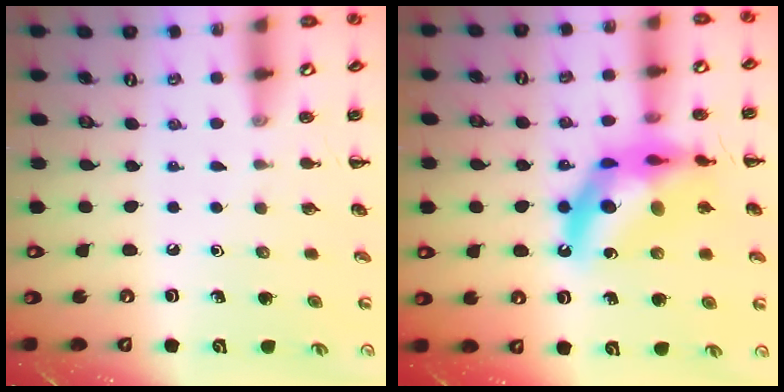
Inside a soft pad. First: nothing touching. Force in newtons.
{"total": 16.2, "press": 15.6, "slide": 4.4}